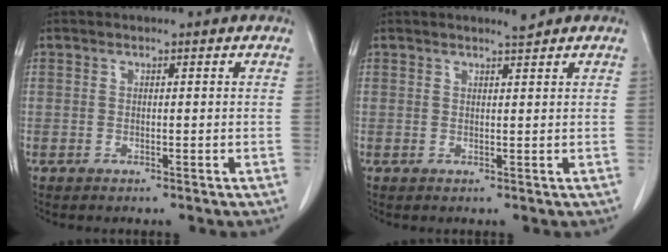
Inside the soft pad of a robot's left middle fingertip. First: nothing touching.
{"total": 0.9, "force": [0.8, -0.2, 0.1], "torque": [-0.012, -0.008, 0.016]}